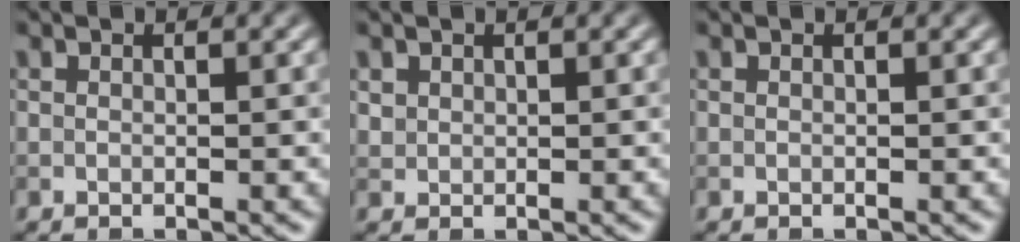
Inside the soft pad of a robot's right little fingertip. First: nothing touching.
{"total": 0.9, "force": [0.5, 0.7, 0.1], "torque": [-0.001, -0.004, 0.016]}
{"total": 0.0}